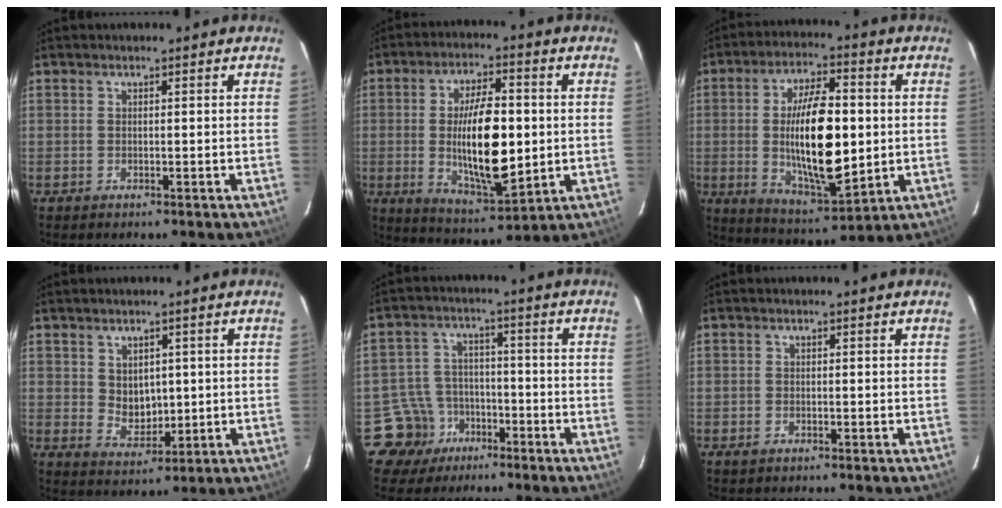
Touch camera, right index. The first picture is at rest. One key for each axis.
{"total": 16.2, "fx": -0.7, "fy": 6.1, "fz": 15.0, "tx": -0.266, "ty": -0.012, "tz": -0.001}
{"total": 18.4, "fx": -0.4, "fy": 6.9, "fz": 17.1, "tx": -0.305, "ty": -0.012, "tz": 0.004}
{"total": 5.2, "fx": 1.1, "fy": 4.1, "fz": 3.0, "tx": -0.047, "ty": -0.002, "tz": 0.032}
{"total": 8.1, "fx": -4.8, "fy": 6.5, "fz": -0.3, "tx": -0.015, "ty": 0.032, "tz": -0.076}
{"total": 1.0, "fx": -0.7, "fy": 0.7, "fz": 0.4, "tx": -0.007, "ty": -0.002, "tz": -0.014}